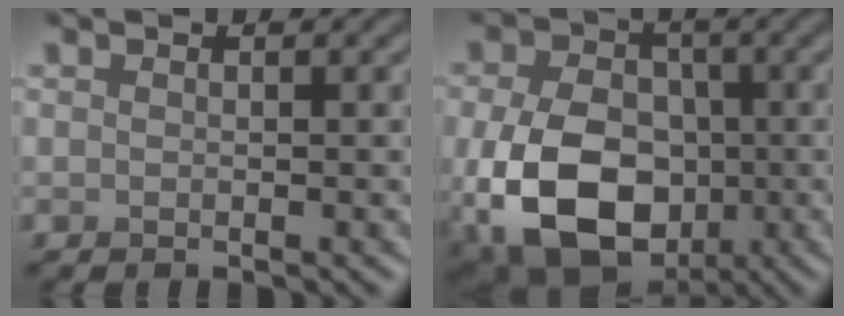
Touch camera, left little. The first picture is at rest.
{"total": 13.7, "force": [-3.4, 9.7, 9.1], "torque": [-0.168, -0.032, -0.055]}